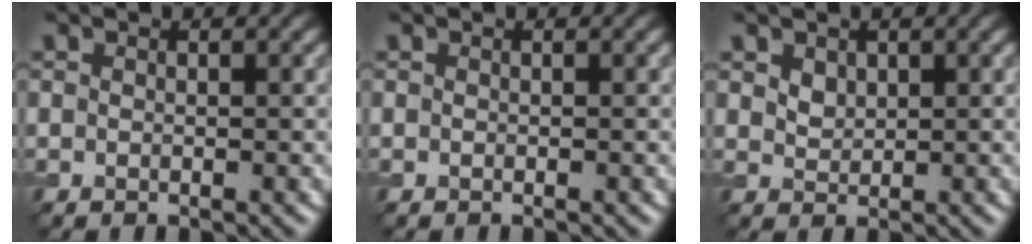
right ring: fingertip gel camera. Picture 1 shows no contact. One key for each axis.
{"total": 0.0}
{"total": 1.4, "fx": 0.8, "fy": 0.9, "fz": 0.6, "tx": -0.010, "ty": -0.001, "tz": 0.018}